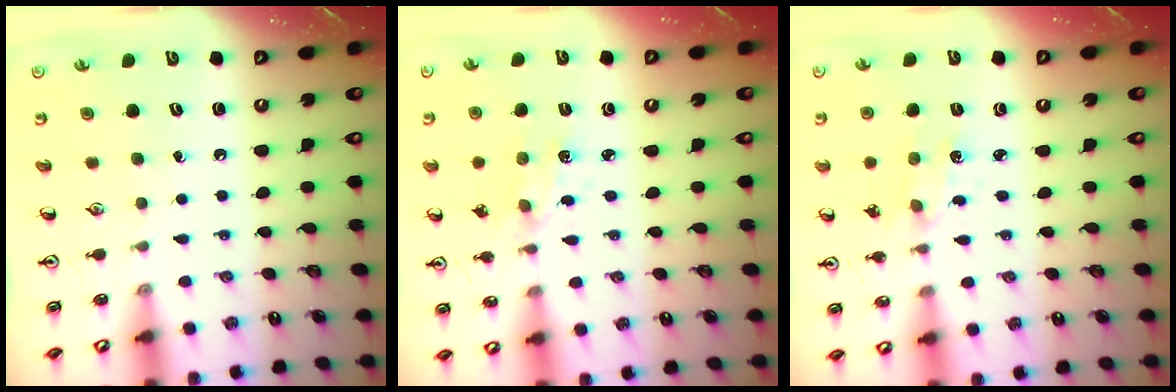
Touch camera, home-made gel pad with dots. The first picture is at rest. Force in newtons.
{"total": 2.4, "press": 2.3, "slide": 0.4}
{"total": 1.7, "press": 1.7, "slide": 0.3}